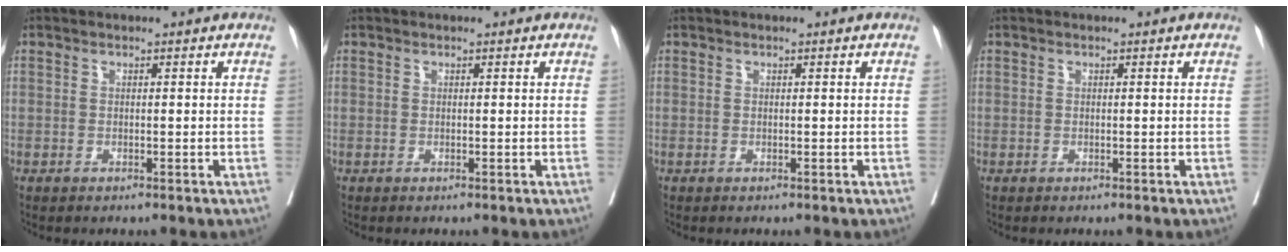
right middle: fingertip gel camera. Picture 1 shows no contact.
{"total": 0.0}
{"total": 0.0}
{"total": 0.0}